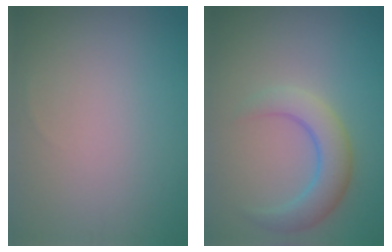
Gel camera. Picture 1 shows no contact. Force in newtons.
{"total": 4.0, "press": 4.0, "slide": 0.3}